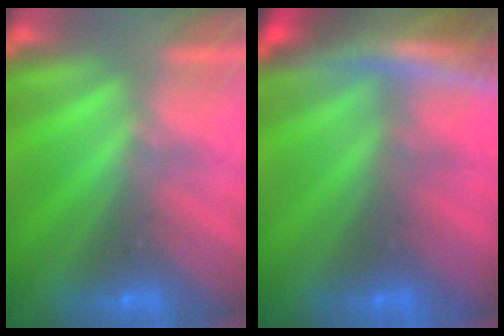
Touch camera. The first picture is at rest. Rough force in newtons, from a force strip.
{"total": 11.3}